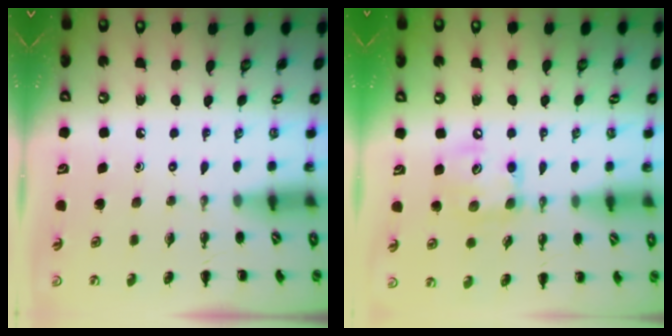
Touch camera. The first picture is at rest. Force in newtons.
{"total": 10.7, "press": 10.7, "slide": 1.1}